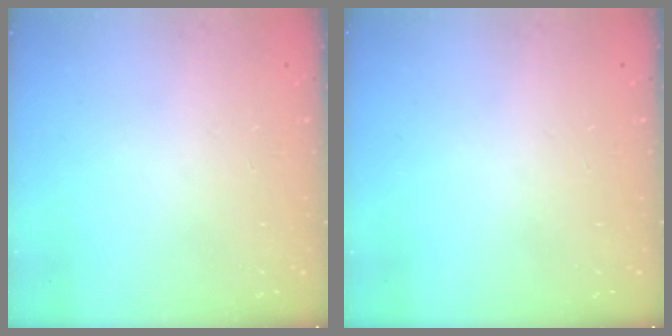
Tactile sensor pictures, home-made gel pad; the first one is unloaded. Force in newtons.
{"total": 0.0}